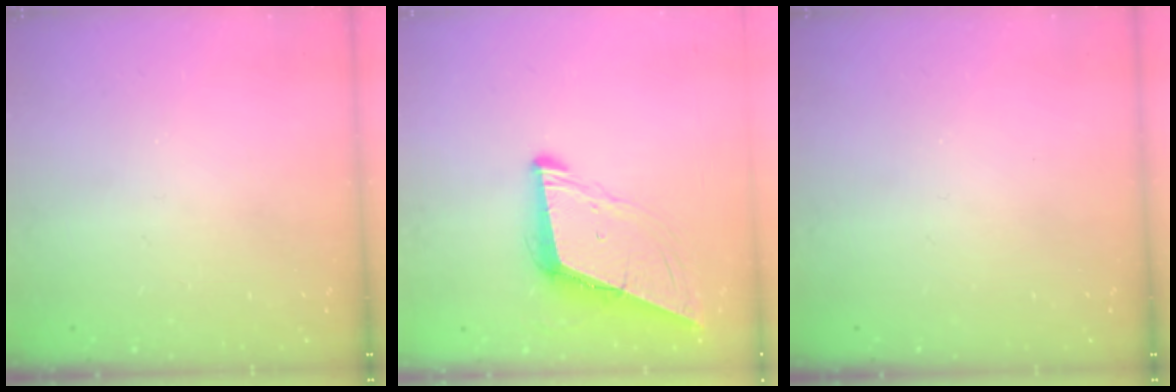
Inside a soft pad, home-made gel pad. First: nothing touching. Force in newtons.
{"total": 8.9, "press": 8.0, "slide": 3.7}
{"total": 0.0}